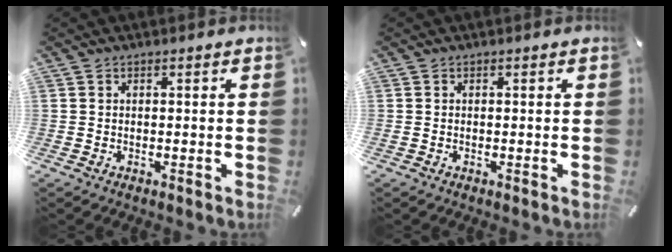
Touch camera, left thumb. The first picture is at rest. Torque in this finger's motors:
{"motor_torque": [-0.15, 0.10, -0.04, 0.01, 0.03]}